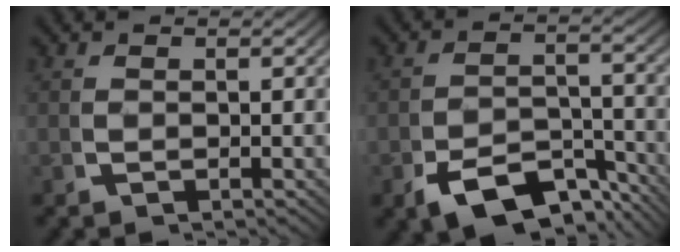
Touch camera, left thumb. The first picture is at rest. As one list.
[{"total": 7.0, "force": [-4.6, 3.7, 3.8], "torque": [-0.069, -0.032, -0.065]}]